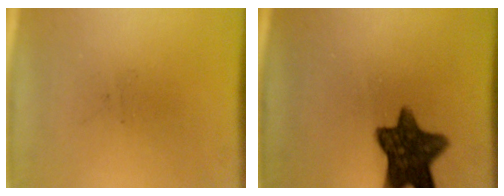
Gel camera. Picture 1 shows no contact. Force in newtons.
{"total": 11.0}